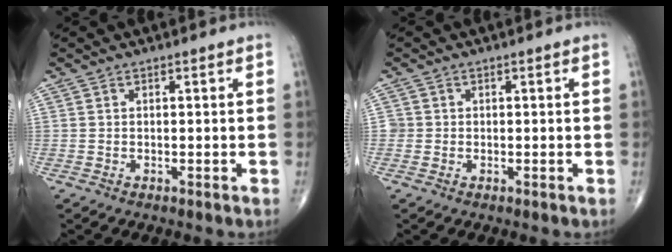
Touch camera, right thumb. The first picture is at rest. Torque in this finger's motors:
{"motor_torque": [0.19, 0.06, -0.13, -0.21, -0.02]}